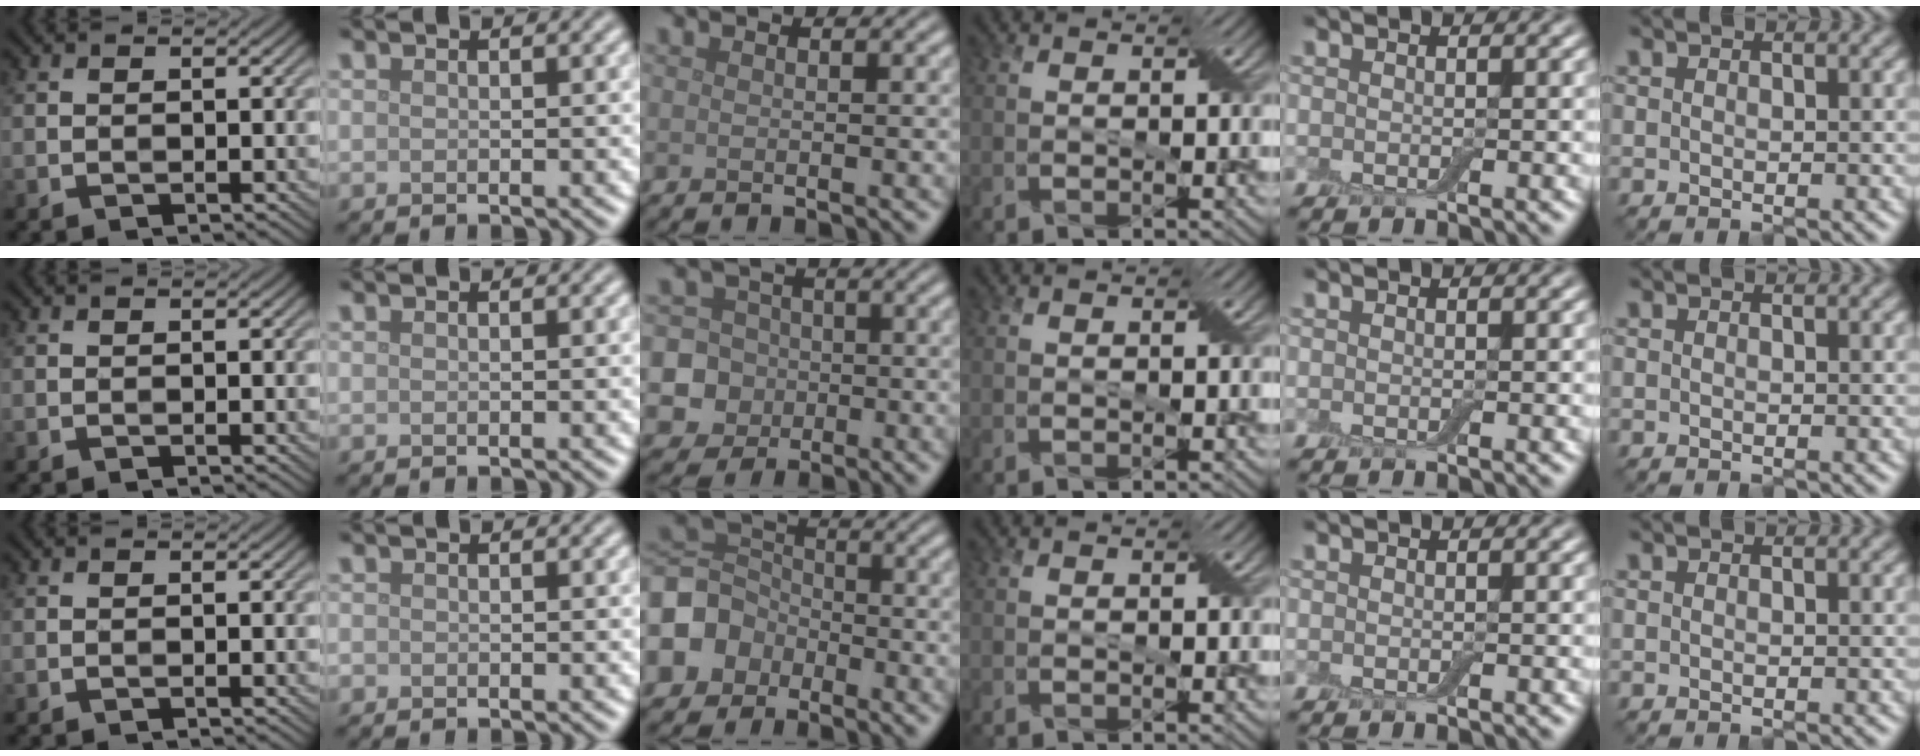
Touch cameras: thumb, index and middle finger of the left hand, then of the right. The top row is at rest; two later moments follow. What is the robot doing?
{"motion": "press", "object": "electronic device side button"}